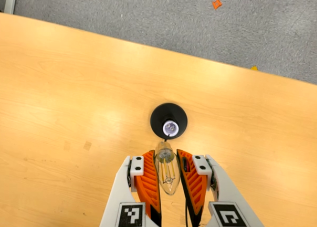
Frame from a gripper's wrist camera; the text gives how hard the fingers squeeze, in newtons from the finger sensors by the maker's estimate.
{"total": 17.9, "left": 18.8, "right": 17.1}